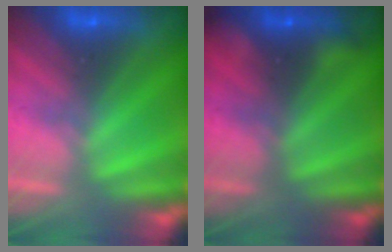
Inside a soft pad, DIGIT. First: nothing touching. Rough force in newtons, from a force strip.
{"total": 2.3}